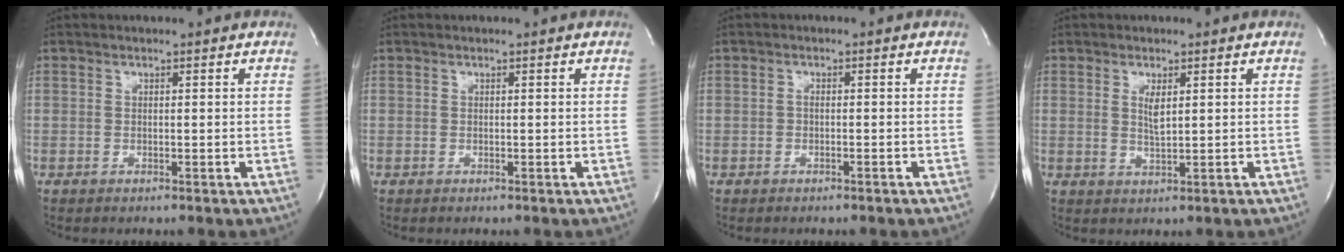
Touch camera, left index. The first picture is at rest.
{"total": 0.0}
{"total": 0.7, "force": [-0.5, 0.2, 0.5], "torque": [-0.011, 0.002, -0.007]}
{"total": 2.3, "force": [0.6, 0.4, 2.2], "torque": [-0.044, -0.004, 0.014]}